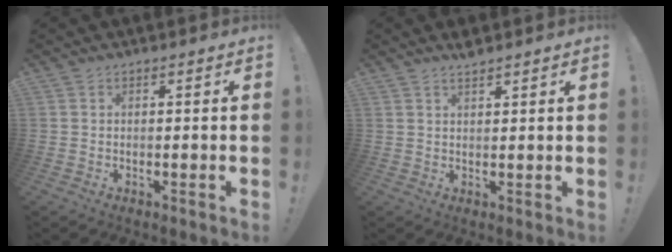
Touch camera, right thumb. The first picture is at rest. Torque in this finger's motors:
{"motor_torque": [-0.11, -0.49, 0.14, -0.06, 0.11]}